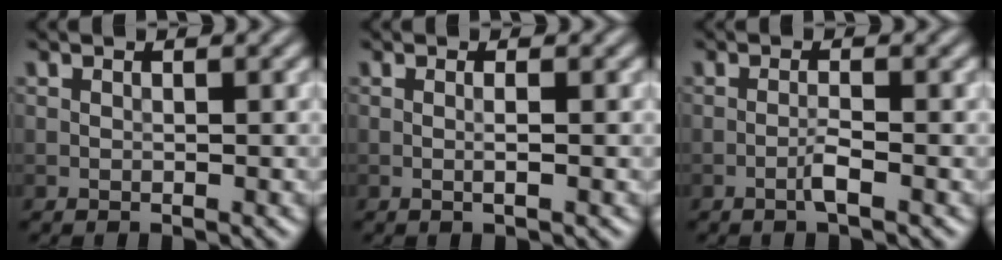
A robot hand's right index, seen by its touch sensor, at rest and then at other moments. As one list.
[{"total": 1.1, "force": [0.0, 0.2, 1.0], "torque": [-0.015, 0.000, -0.003]}, {"total": 1.4, "force": [-0.8, 0.0, 1.2], "torque": [-0.023, 0.005, -0.017]}]